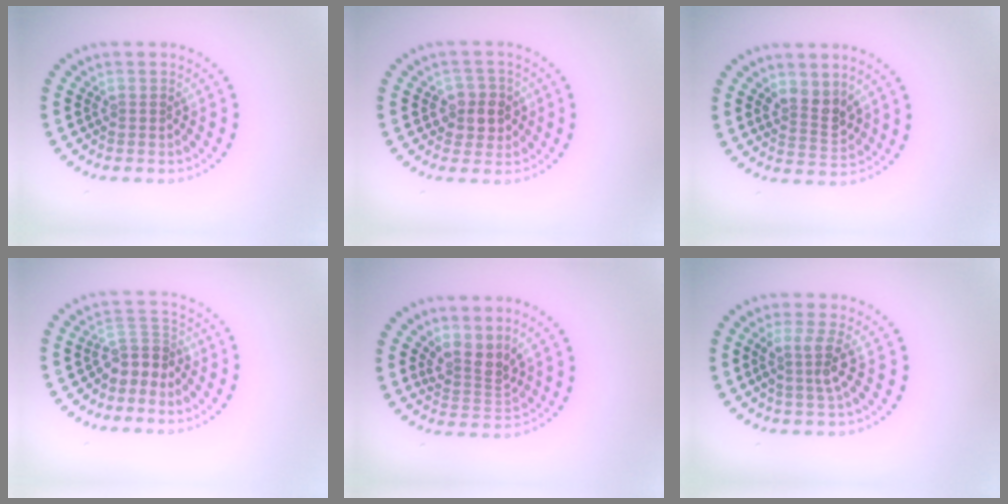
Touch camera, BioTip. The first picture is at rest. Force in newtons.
{"total": 2.7, "press": 2.5, "slide": 1.0}
{"total": 2.7, "press": 2.4, "slide": 1.1}
{"total": 2.8, "press": 2.0, "slide": 2.0}
{"total": 2.7, "press": 2.0, "slide": 1.8}
{"total": 2.8, "press": 2.0, "slide": 1.9}